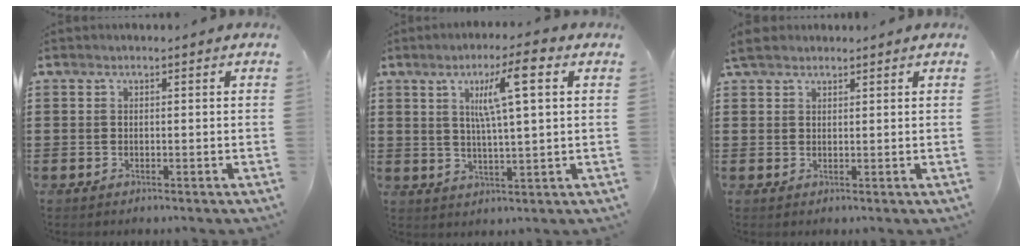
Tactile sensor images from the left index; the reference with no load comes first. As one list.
[{"total": 8.2, "force": [3.3, 0.7, 7.5], "torque": [-0.144, 0.004, 0.049]}, {"total": 2.6, "force": [2.1, 1.0, 1.0], "torque": [-0.027, 0.007, 0.042]}]